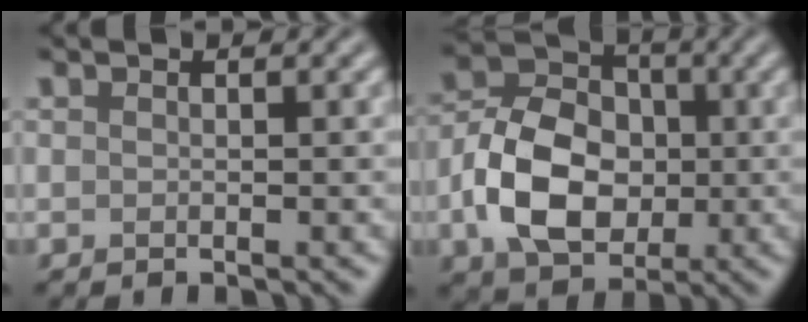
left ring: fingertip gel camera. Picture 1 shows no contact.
{"total": 8.0, "force": [-1.4, 5.8, 5.3], "torque": [-0.103, 0.008, -0.034]}